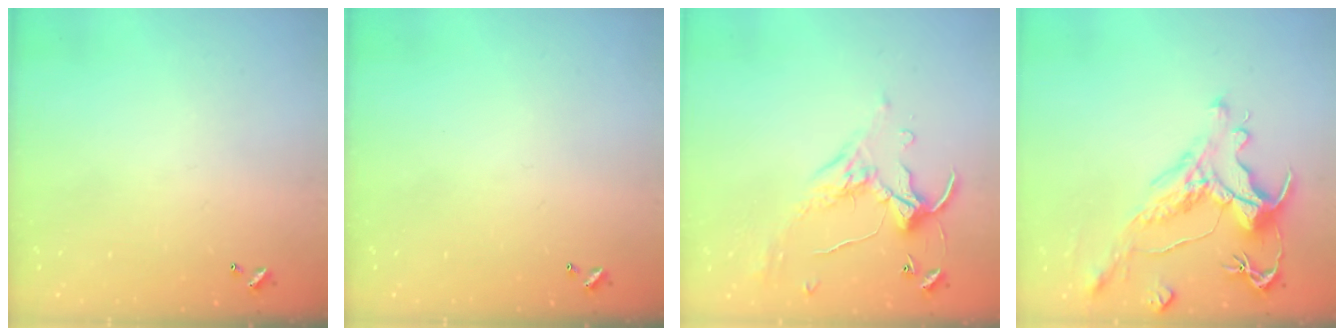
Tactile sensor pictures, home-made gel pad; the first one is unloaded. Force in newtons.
{"total": 0.0}
{"total": 1.2, "press": 0.6, "slide": 1.0}
{"total": 2.4, "press": 2.0, "slide": 1.3}